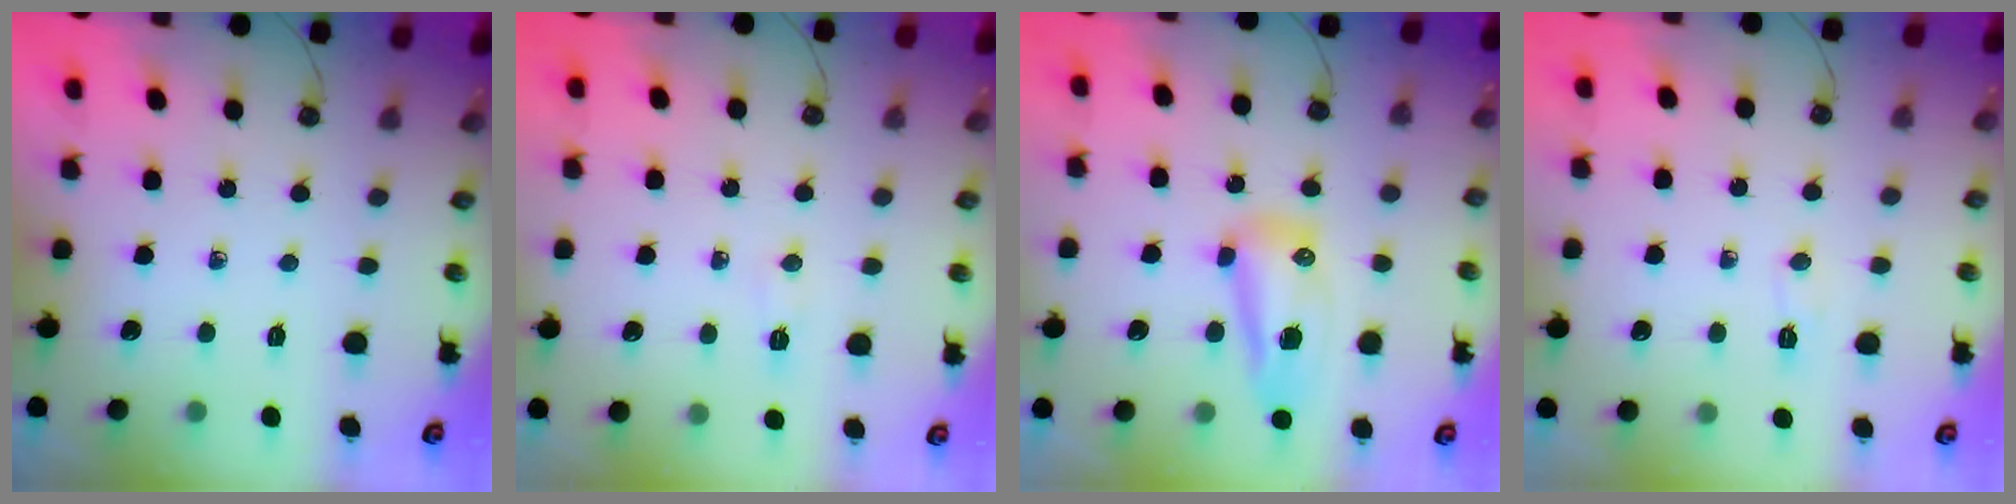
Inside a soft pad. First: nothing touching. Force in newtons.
{"total": 4.6, "press": 4.5, "slide": 0.8}
{"total": 13.3, "press": 11.2, "slide": 7.0}
{"total": 9.4, "press": 3.9, "slide": 8.6}